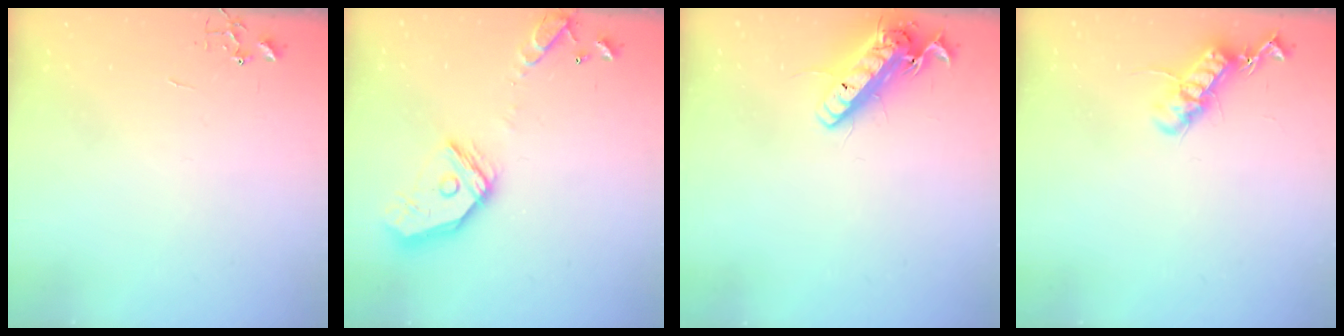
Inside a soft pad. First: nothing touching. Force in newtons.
{"total": 16.2, "press": 16.1, "slide": 2.1}
{"total": 15.1, "press": 14.8, "slide": 3.3}
{"total": 12.9, "press": 12.9, "slide": 0.3}